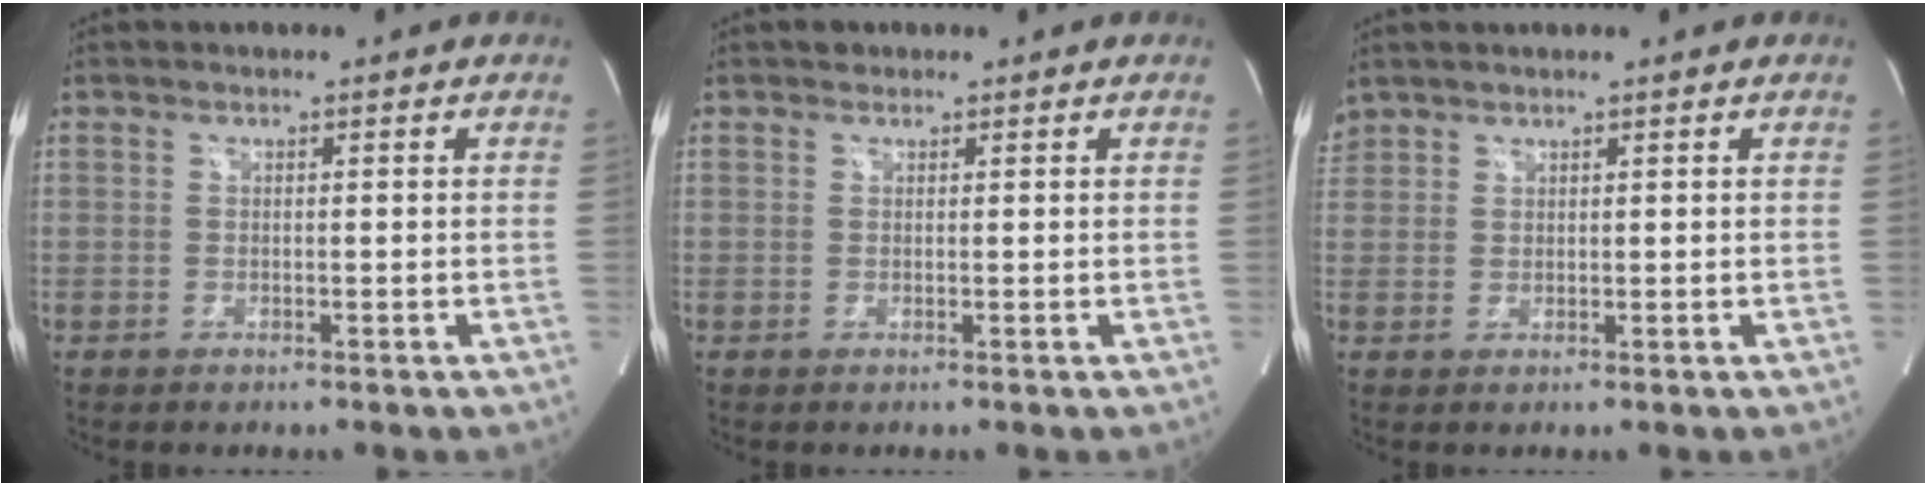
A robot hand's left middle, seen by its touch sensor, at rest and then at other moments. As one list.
[{"total": 0.8, "force": [0.6, 0.5, 0.1], "torque": [-0.003, 0.002, 0.008]}, {"total": 2.4, "force": [2.2, 1.1, 0.2], "torque": [-0.014, 0.018, 0.048]}]